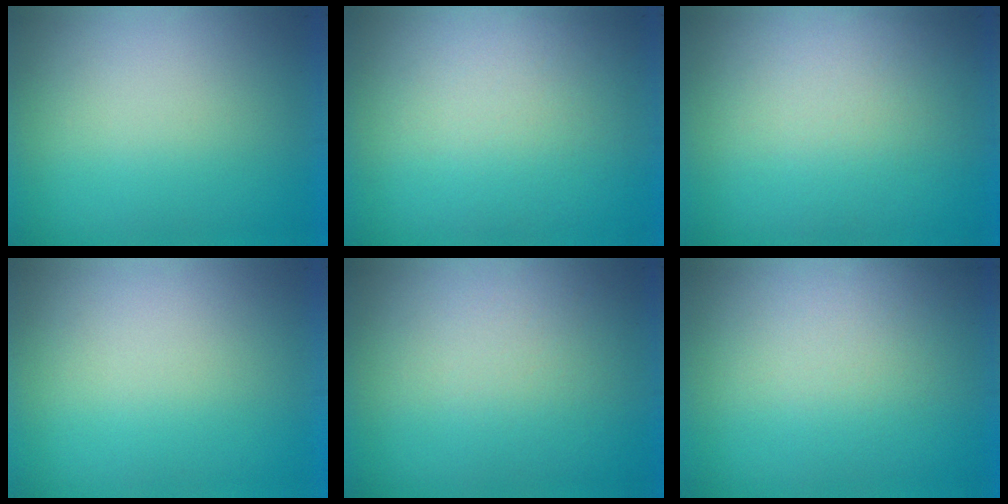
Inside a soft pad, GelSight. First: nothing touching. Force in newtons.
{"total": 2.6}
{"total": 2.6}
{"total": 0.0}
{"total": 2.7}
{"total": 2.4}